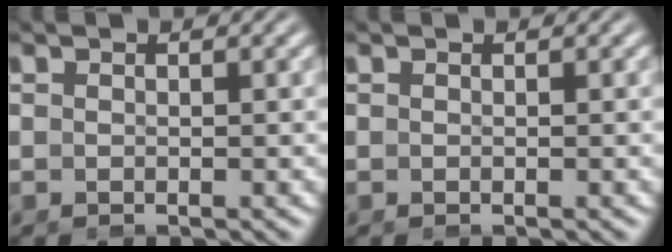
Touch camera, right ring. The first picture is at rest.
{"total": 0.0}